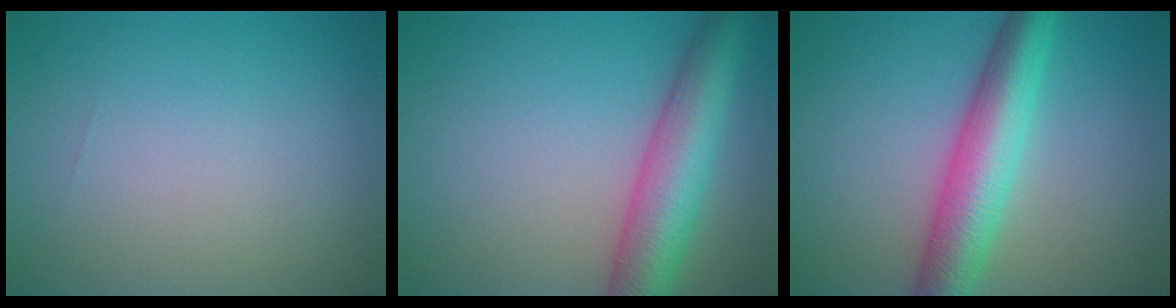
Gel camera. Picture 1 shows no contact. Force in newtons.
{"total": 7.5, "press": 7.5, "slide": 0.4}
{"total": 6.8, "press": 6.8, "slide": 0.2}